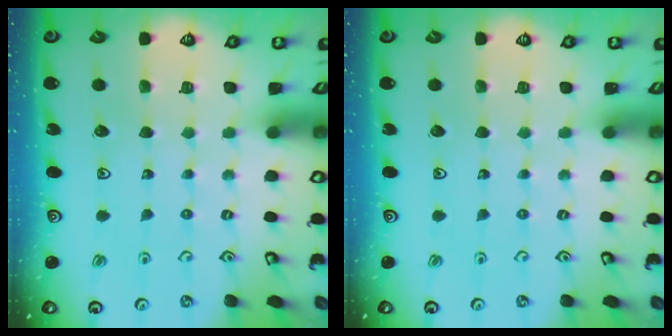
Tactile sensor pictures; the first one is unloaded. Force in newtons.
{"total": 0.0}